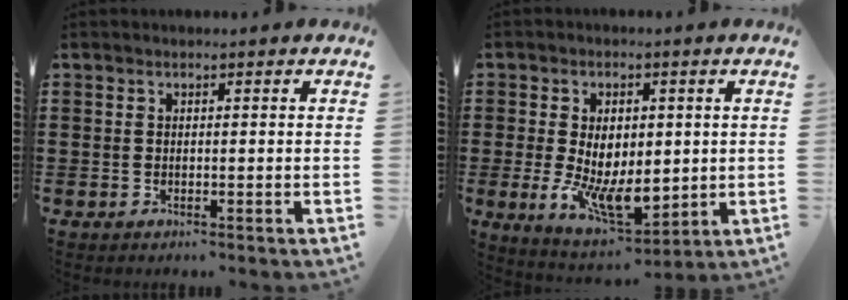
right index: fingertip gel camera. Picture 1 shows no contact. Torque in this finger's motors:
{"motor_torque": [2.14, 0.00, 1.05, 0.21]}